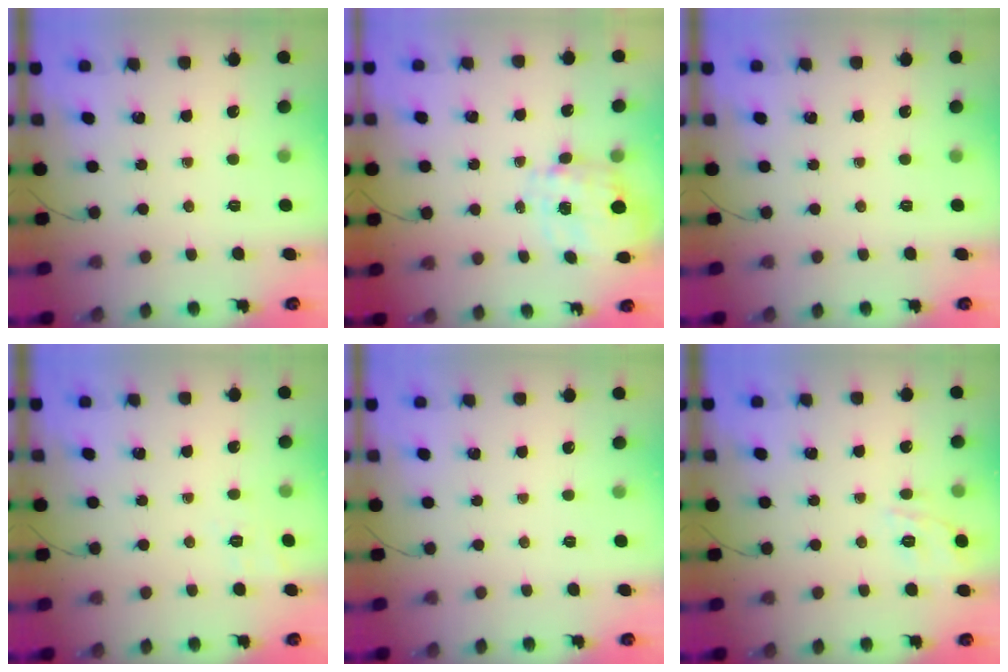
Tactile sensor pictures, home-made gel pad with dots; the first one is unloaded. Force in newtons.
{"total": 2.8, "press": 2.6, "slide": 1.1}
{"total": 0.0}
{"total": 2.3, "press": 0.9, "slide": 2.1}
{"total": 2.5, "press": 2.4, "slide": 0.5}
{"total": 8.9, "press": 8.8, "slide": 1.3}